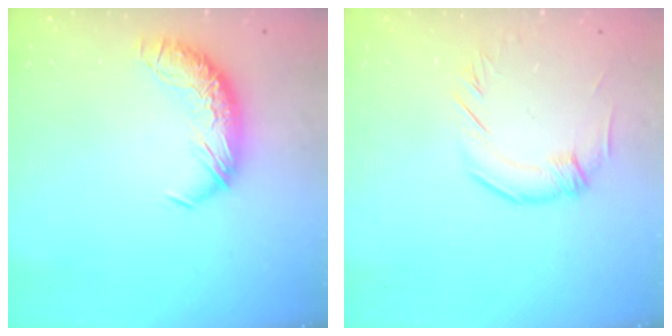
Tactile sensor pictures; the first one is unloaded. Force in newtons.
{"total": 2.3, "press": 1.9, "slide": 1.4}